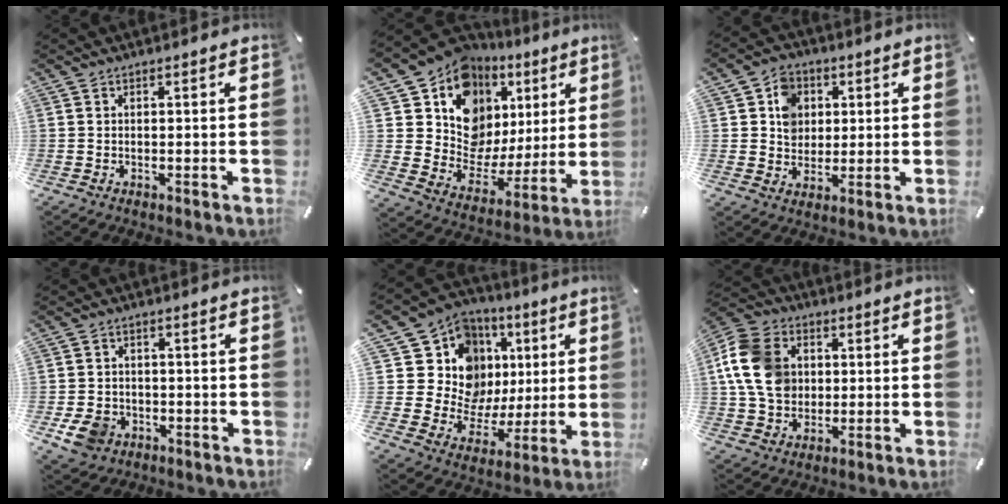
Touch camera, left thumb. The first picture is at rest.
{"total": 13.0, "force": [7.1, 10.2, 4.1], "torque": [-0.066, -0.090, 0.132]}
{"total": 7.5, "force": [1.6, 6.9, 2.6], "torque": [-0.039, 0.005, 0.028]}
{"total": 6.7, "force": [-2.6, 5.5, 2.8], "torque": [-0.062, 0.008, -0.047]}
{"total": 15.6, "force": [5.1, 13.6, 5.8], "torque": [-0.086, -0.058, 0.116]}
{"total": 13.5, "force": [1.2, 11.2, 7.4], "torque": [-0.160, 0.015, 0.023]}